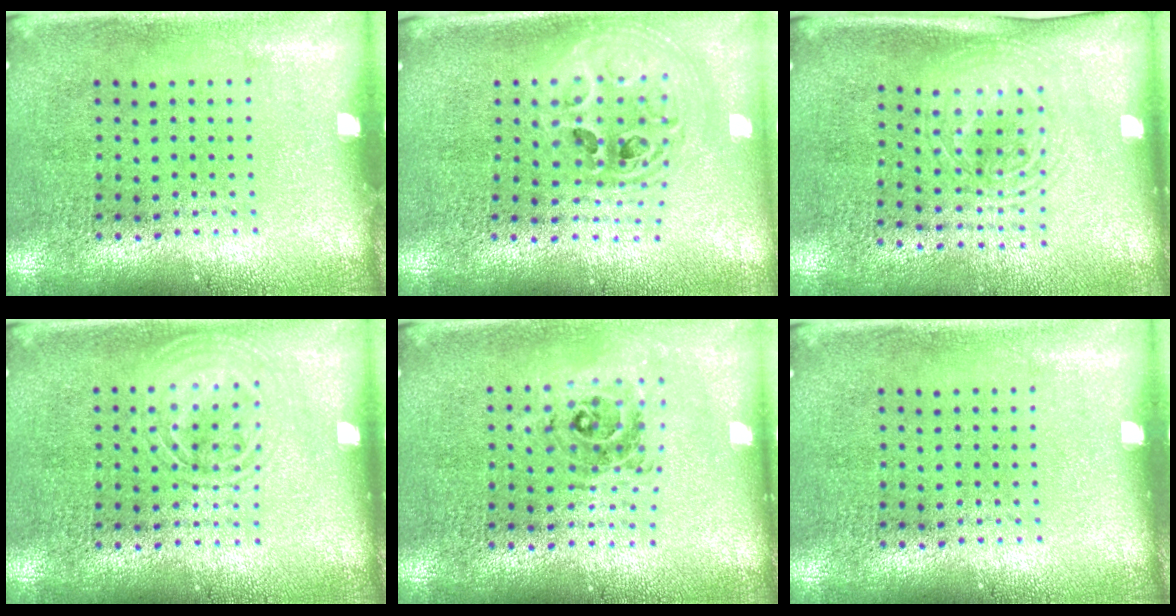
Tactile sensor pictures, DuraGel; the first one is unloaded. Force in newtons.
{"total": 2.4, "press": 1.8, "slide": 1.6}
{"total": 1.7, "press": 1.4, "slide": 1.1}
{"total": 1.2, "press": 1.2, "slide": 0.1}
{"total": 0.7, "press": 0.7, "slide": 0.1}
{"total": 0.0}